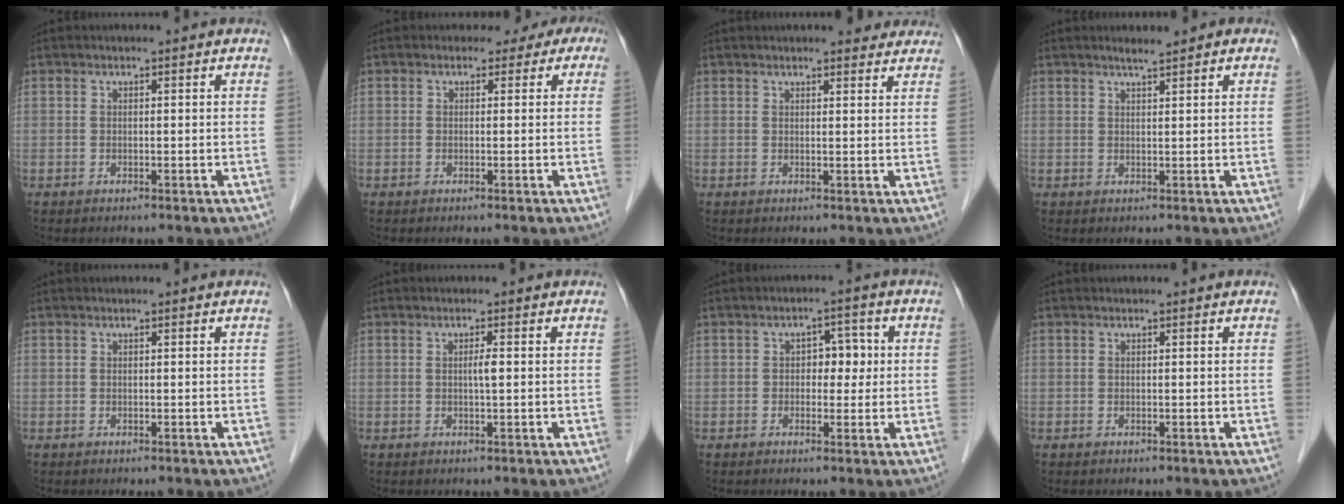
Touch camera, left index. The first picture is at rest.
{"total": 2.8, "force": [1.0, 2.5, 0.8], "torque": [-0.002, 0.014, -0.001]}
{"total": 6.3, "force": [5.8, 1.4, 2.2], "torque": [-0.019, 0.013, 0.059]}
{"total": 1.7, "force": [1.3, 0.3, 1.0], "torque": [-0.021, 0.006, 0.022]}
{"total": 0.0}
{"total": 1.3, "force": [0.0, 0.0, 1.3], "torque": [-0.025, 0.000, 0.000]}
{"total": 4.0, "force": [0.2, 2.5, 3.1], "torque": [-0.038, 0.017, 0.003]}
{"total": 0.0}